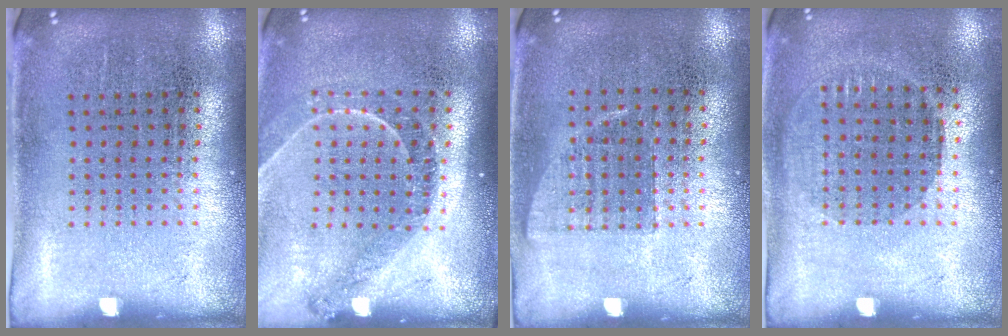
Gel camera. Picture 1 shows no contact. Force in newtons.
{"total": 1.2, "press": 1.2, "slide": 0.1}
{"total": 0.6, "press": 0.6, "slide": 0.1}
{"total": 0.9, "press": 0.8, "slide": 0.4}